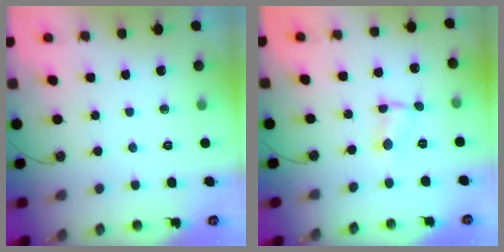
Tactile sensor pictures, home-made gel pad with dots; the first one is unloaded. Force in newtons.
{"total": 1.6, "press": 1.6, "slide": 0.3}